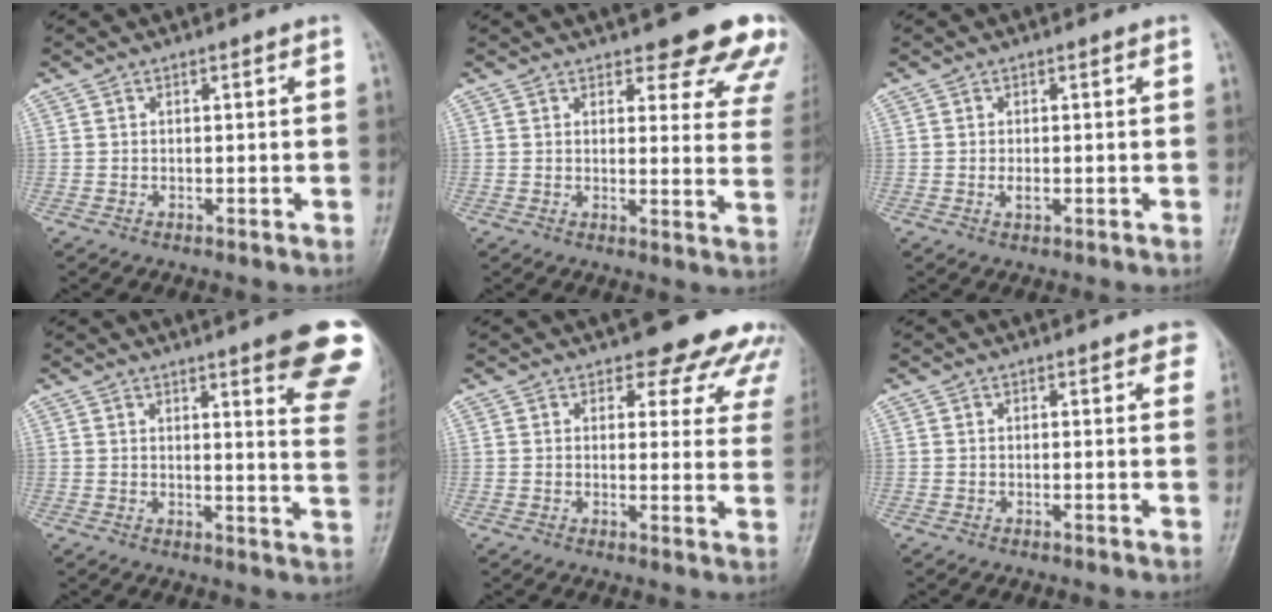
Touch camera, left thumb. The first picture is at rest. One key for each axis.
{"total": 14.6, "fx": 12.1, "fy": 4.8, "fz": 6.7, "tx": -0.025, "ty": -0.063, "tz": 0.117}
{"total": 1.4, "fx": -0.3, "fy": 0.8, "fz": 1.2, "tx": -0.018, "ty": 0.000, "tz": -0.005}
{"total": 14.8, "fx": 9.2, "fy": 2.1, "fz": 11.4, "tx": -0.113, "ty": -0.048, "tz": 0.097}
{"total": 13.1, "fx": 10.8, "fy": 5.1, "fz": 5.3, "tx": -0.001, "ty": -0.056, "tz": 0.102}
{"total": 3.9, "fx": 2.6, "fy": 1.5, "fz": 2.4, "tx": -0.005, "ty": -0.001, "tz": 0.021}